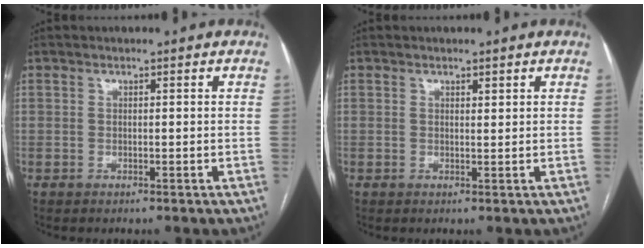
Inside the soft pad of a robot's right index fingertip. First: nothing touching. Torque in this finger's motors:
{"motor_torque": [-0.08, 0.30, -0.03, 0.00]}